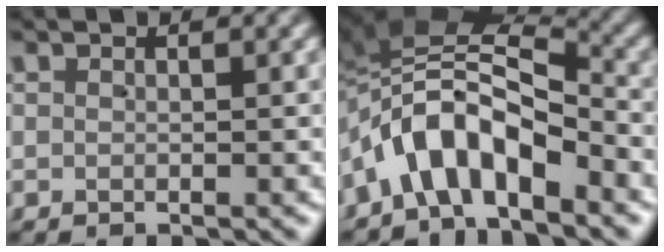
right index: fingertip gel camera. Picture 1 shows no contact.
{"total": 10.0, "force": [-1.0, 6.6, 7.4], "torque": [-0.150, 0.000, -0.027]}